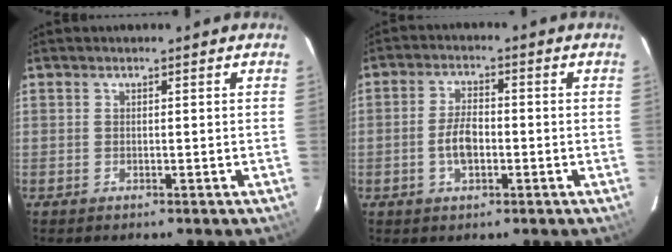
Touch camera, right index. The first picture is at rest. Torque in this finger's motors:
{"motor_torque": [1.19, 0.18, 0.63, 0.07]}